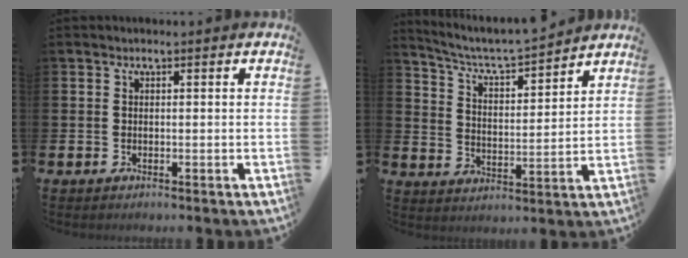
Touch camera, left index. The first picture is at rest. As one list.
[{"total": 6.3, "force": [6.0, 0.7, 1.8], "torque": [-0.062, -0.045, 0.101]}]